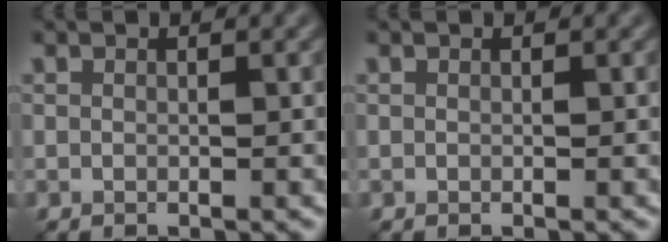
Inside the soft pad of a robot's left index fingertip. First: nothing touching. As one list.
[{"total": 0.0}]